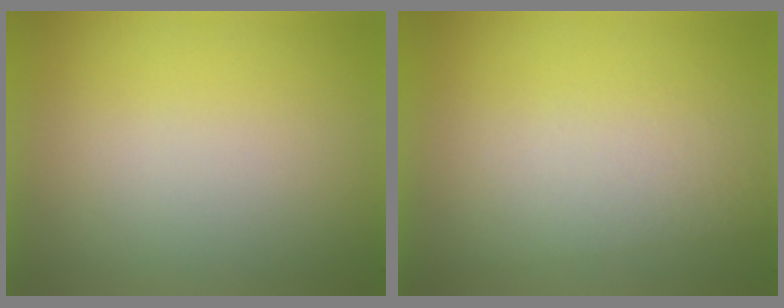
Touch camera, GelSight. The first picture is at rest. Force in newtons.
{"total": 2.0}